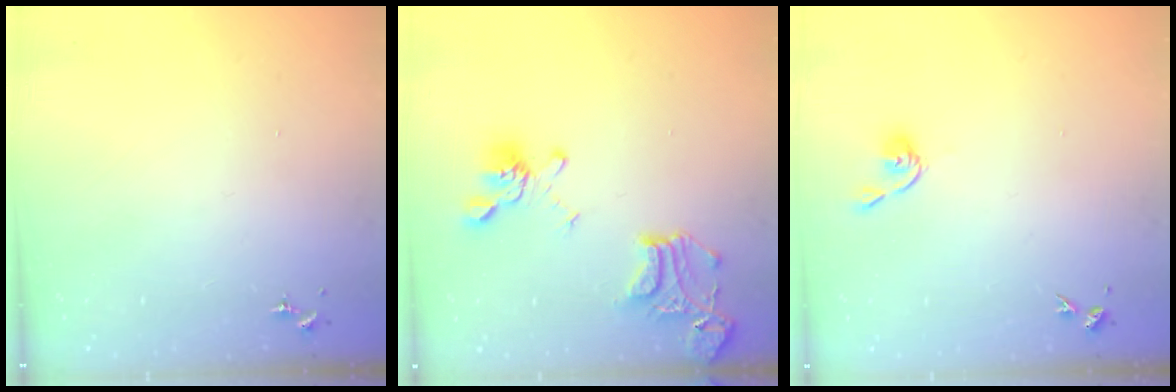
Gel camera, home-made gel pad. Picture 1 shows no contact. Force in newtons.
{"total": 18.3, "press": 18.2, "slide": 1.7}
{"total": 3.7, "press": 3.6, "slide": 0.7}